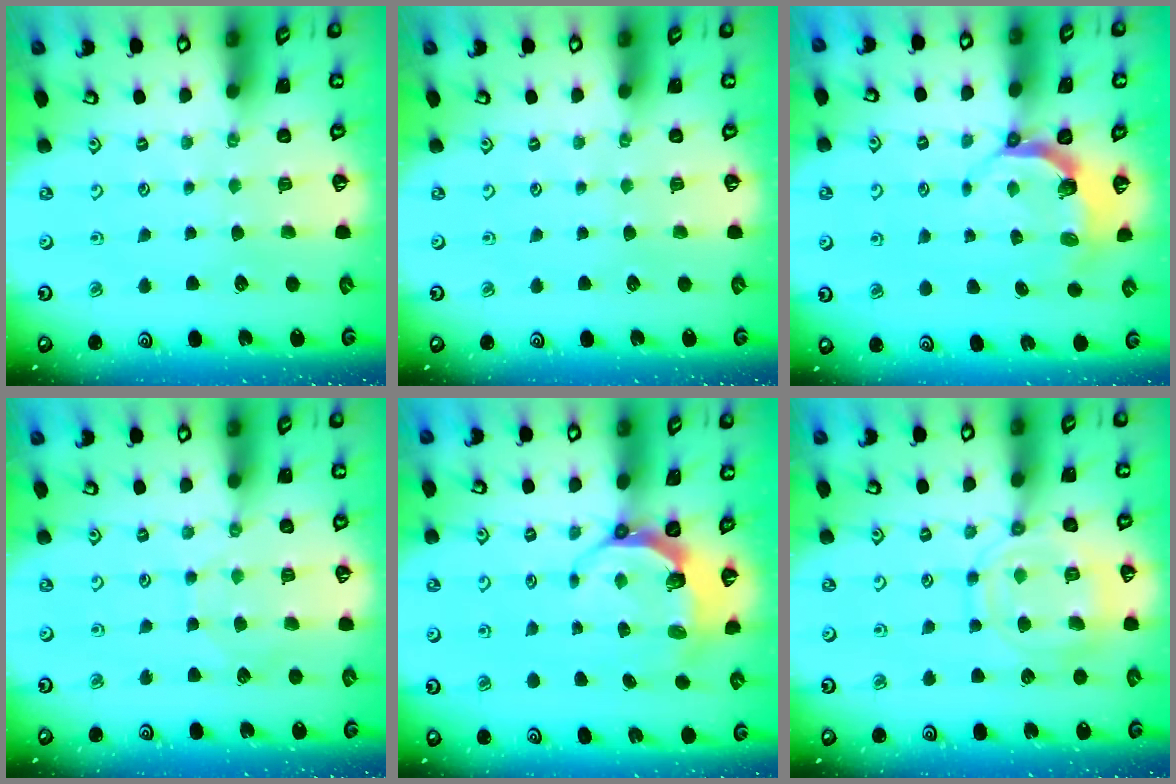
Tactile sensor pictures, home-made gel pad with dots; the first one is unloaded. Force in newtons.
{"total": 0.0}
{"total": 5.2, "press": 4.0, "slide": 3.4}
{"total": 5.1, "press": 5.1, "slide": 0.5}
{"total": 6.0, "press": 4.9, "slide": 3.6}
{"total": 13.8, "press": 13.8, "slide": 1.2}